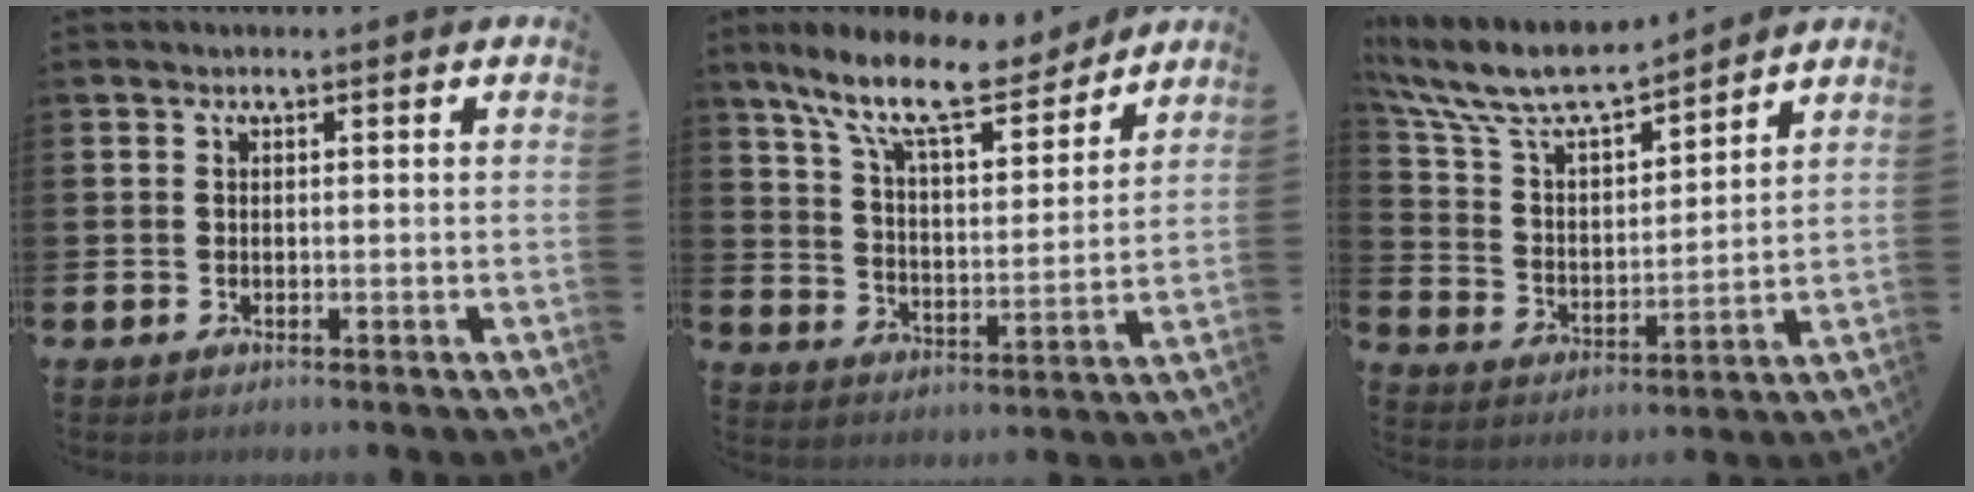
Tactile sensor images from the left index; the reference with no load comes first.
{"total": 12.6, "force": [10.3, 3.4, 6.3], "torque": [-0.144, -0.056, 0.178]}
{"total": 9.5, "force": [8.6, 1.9, 3.4], "torque": [-0.108, -0.054, 0.151]}